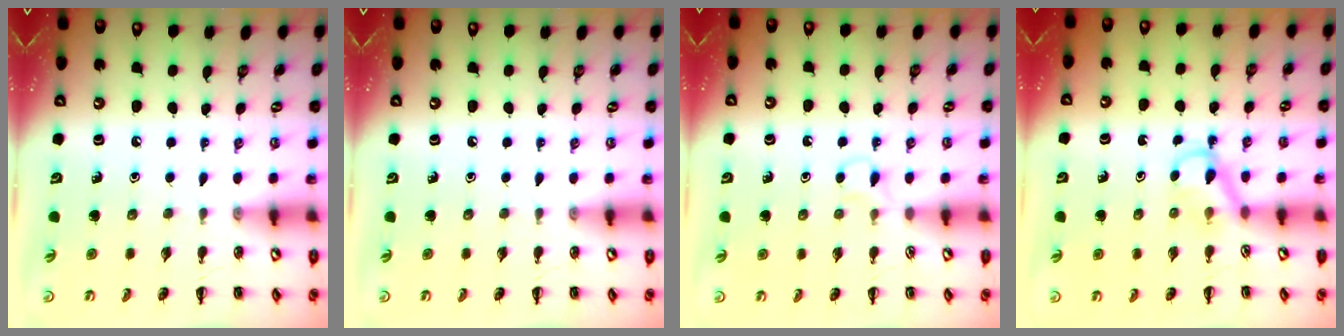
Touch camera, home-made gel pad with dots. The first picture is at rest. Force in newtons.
{"total": 0.0}
{"total": 2.8, "press": 2.6, "slide": 1.2}
{"total": 3.7, "press": 3.5, "slide": 1.2}